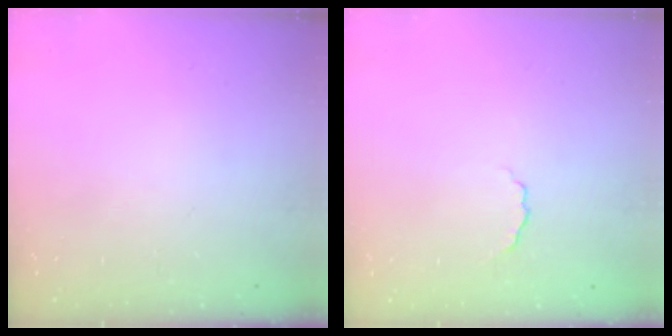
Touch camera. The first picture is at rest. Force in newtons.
{"total": 3.4, "press": 3.3, "slide": 0.8}